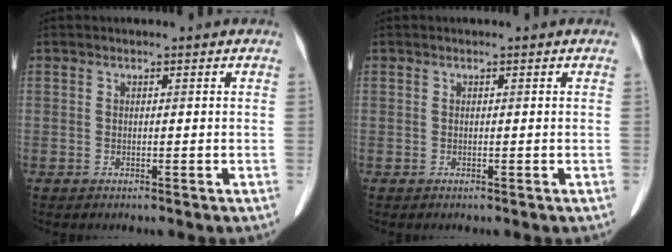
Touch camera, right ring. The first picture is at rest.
{"total": 0.0}